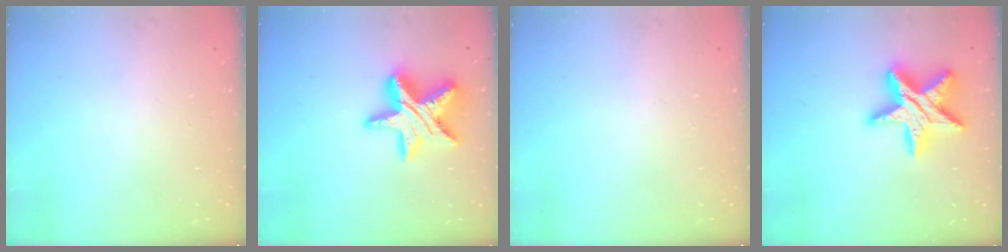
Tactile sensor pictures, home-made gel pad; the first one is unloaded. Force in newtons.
{"total": 17.8, "press": 17.8, "slide": 1.2}
{"total": 0.0}
{"total": 17.9, "press": 17.9, "slide": 1.1}